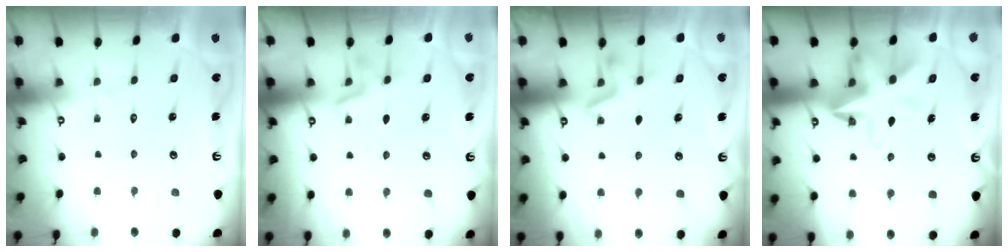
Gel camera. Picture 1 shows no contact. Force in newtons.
{"total": 5.3, "press": 5.0, "slide": 1.9}
{"total": 2.8, "press": 2.4, "slide": 1.4}
{"total": 10.6, "press": 10.4, "slide": 1.9}